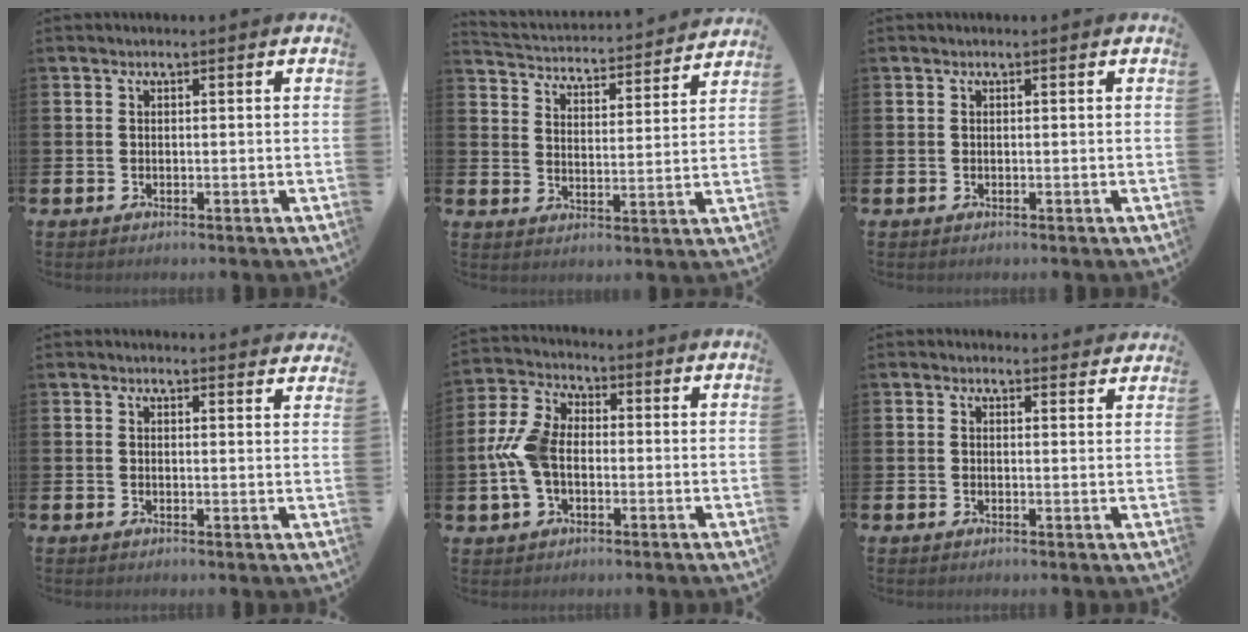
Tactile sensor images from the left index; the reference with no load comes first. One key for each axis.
{"total": 4.0, "fx": 3.9, "fy": 0.6, "fz": 0.1, "tx": -0.025, "ty": -0.040, "tz": 0.061}
{"total": 0.0}
{"total": 1.9, "fx": 1.9, "fy": 0.1, "fz": -0.2, "tx": 0.009, "ty": -0.014, "tz": 0.032}
{"total": 7.5, "fx": -0.3, "fy": 4.8, "fz": 5.7, "tx": -0.141, "ty": 0.012, "tz": -0.007}
{"total": 1.6, "fx": 1.6, "fy": 0.2, "fz": -0.1, "tx": 0.008, "ty": -0.009, "tz": 0.027}